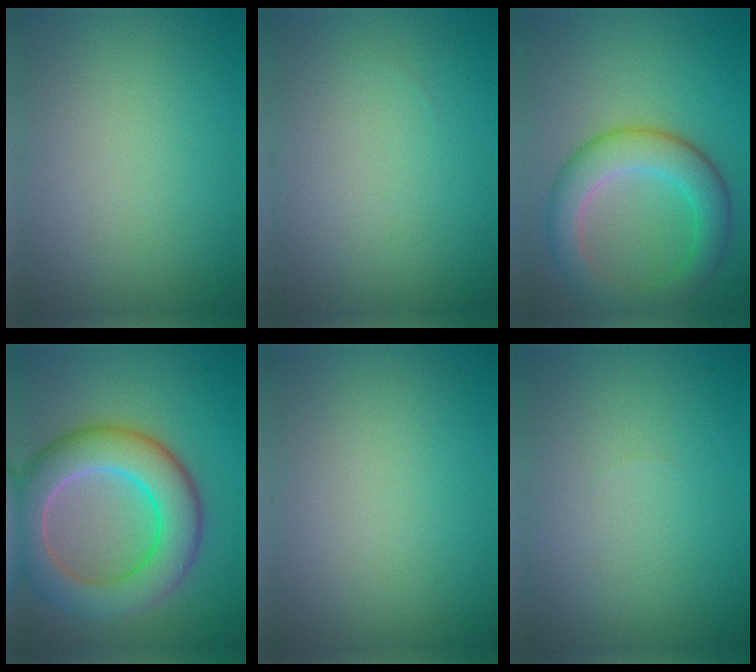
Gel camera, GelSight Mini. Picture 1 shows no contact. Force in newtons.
{"total": 0.0}
{"total": 5.6, "press": 5.6, "slide": 0.3}
{"total": 8.5, "press": 8.5, "slide": 0.5}
{"total": 0.0}
{"total": 0.0}